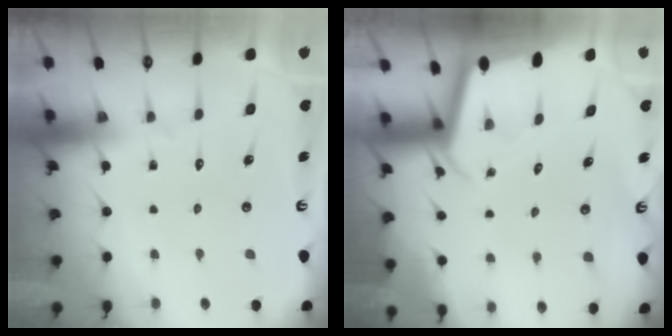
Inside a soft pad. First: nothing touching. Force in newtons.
{"total": 2.0, "press": 2.0, "slide": 0.2}